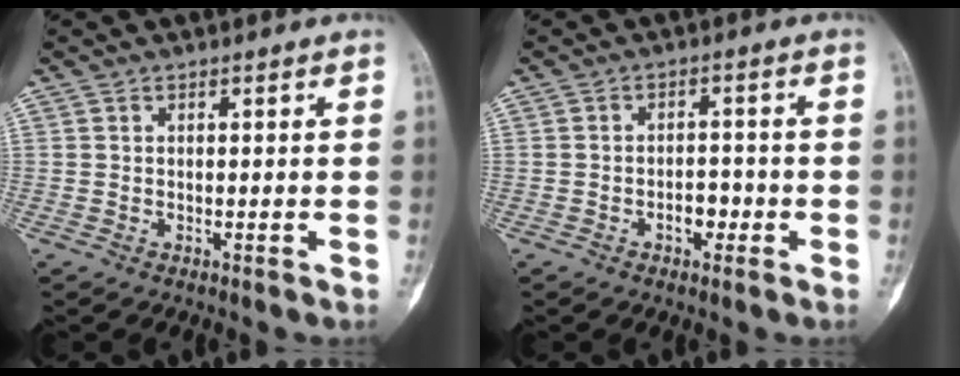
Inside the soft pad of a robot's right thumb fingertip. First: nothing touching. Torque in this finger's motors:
{"motor_torque": [0.53, 0.36, 0.26, -0.33, 0.01]}